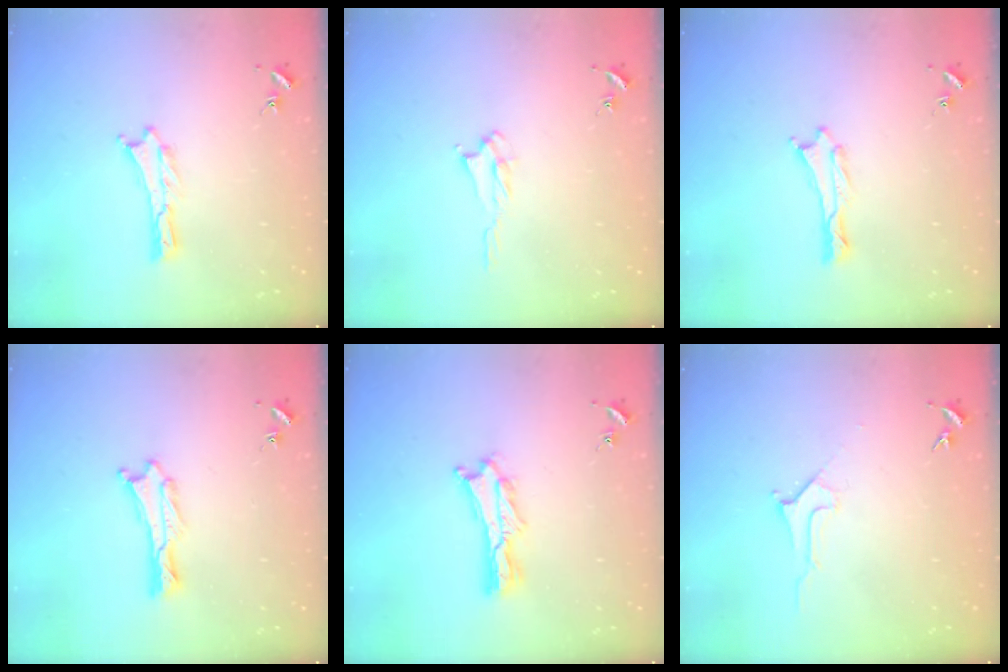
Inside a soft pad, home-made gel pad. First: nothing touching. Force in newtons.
{"total": 2.1, "press": 2.0, "slide": 0.3}
{"total": 0.0}
{"total": 0.6, "press": 0.6, "slide": 0.2}
{"total": 2.1, "press": 2.1, "slide": 0.3}
{"total": 2.8, "press": 2.8, "slide": 0.4}